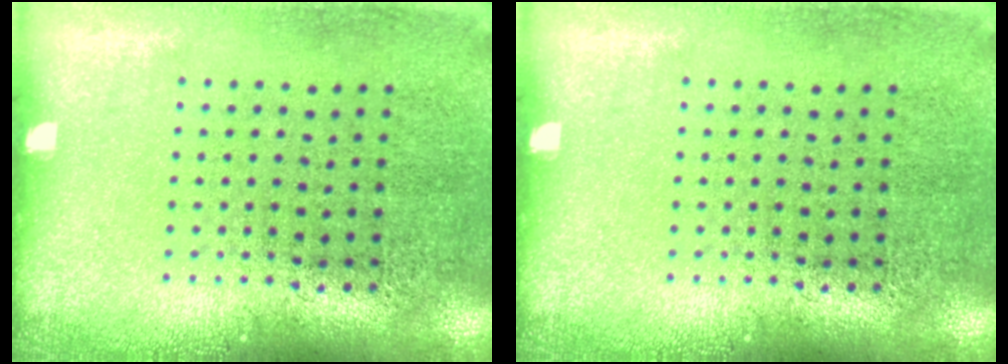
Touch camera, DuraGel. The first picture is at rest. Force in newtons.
{"total": 0.0}